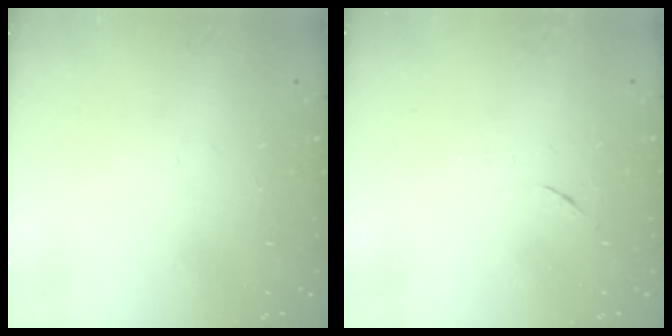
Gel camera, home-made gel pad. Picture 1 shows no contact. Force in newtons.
{"total": 3.5, "press": 3.4, "slide": 0.6}